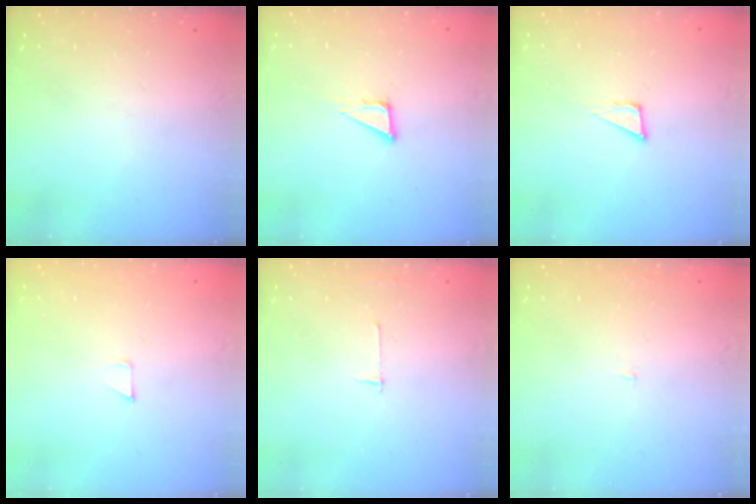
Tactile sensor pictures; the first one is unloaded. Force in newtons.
{"total": 5.3, "press": 5.3, "slide": 0.3}
{"total": 4.0, "press": 3.9, "slide": 0.8}
{"total": 2.7, "press": 2.7, "slide": 0.2}
{"total": 2.7, "press": 2.7, "slide": 0.3}
{"total": 1.2, "press": 1.2, "slide": 0.1}